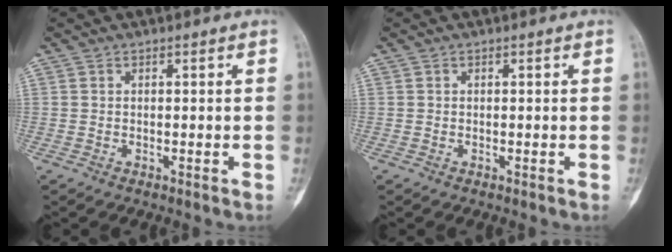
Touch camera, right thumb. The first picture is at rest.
{"total": 0.0}